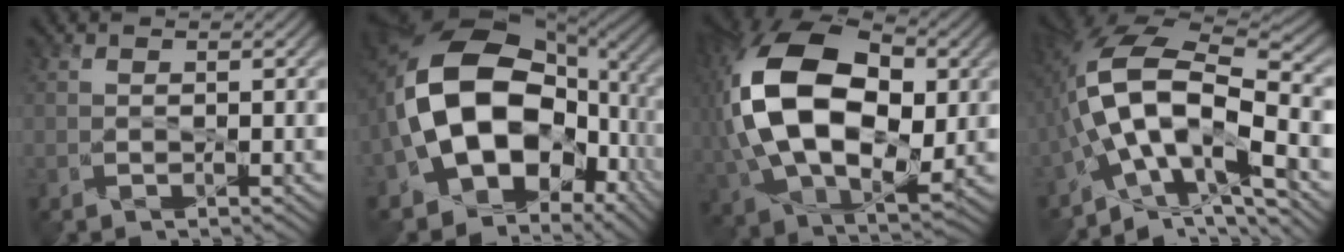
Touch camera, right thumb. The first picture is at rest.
{"total": 18.0, "force": [-1.3, 13.0, 12.4], "torque": [-0.233, -0.004, -0.019]}
{"total": 17.8, "force": [2.3, 11.2, 13.6], "torque": [-0.302, -0.002, 0.049]}
{"total": 13.9, "force": [-4.0, 5.8, 12.0], "torque": [-0.226, 0.015, -0.083]}